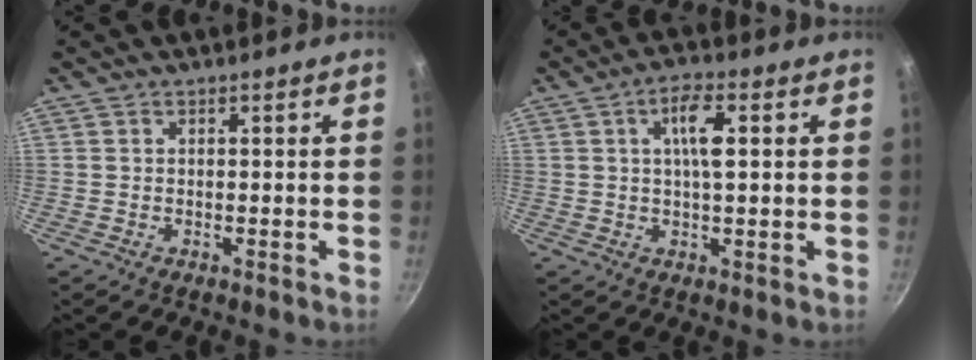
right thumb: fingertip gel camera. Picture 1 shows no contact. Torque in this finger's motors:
{"motor_torque": [0.74, 0.69, 0.89, -0.20, 0.05]}